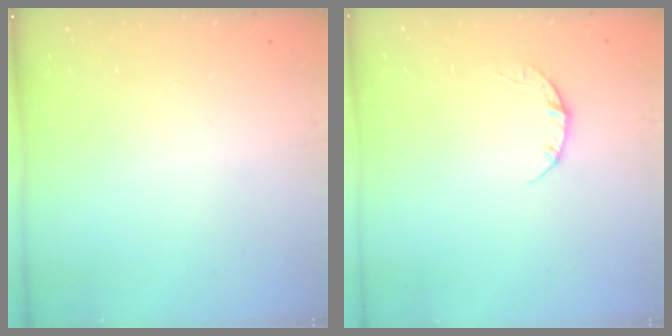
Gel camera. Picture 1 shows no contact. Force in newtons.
{"total": 3.5, "press": 3.5, "slide": 0.4}